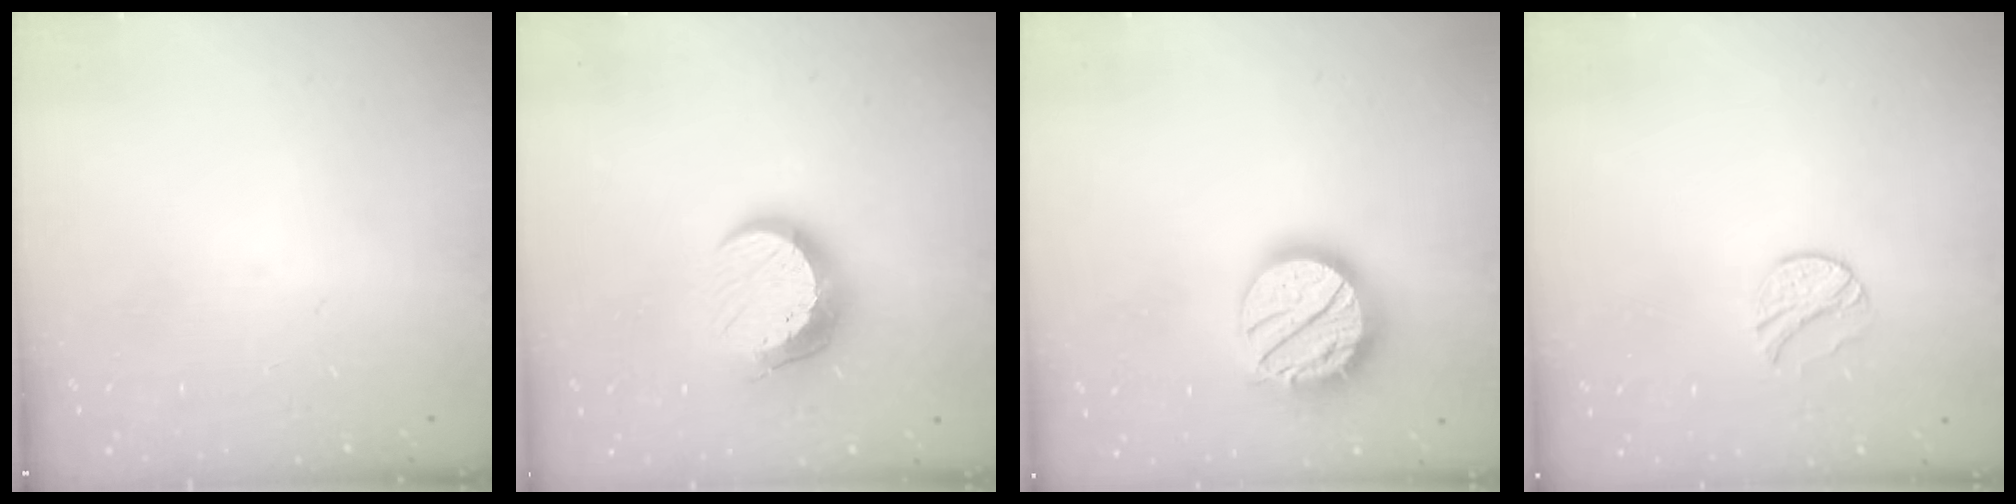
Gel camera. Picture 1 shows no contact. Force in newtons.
{"total": 11.5, "press": 11.5, "slide": 0.8}
{"total": 18.0, "press": 17.9, "slide": 1.4}
{"total": 9.4, "press": 9.4, "slide": 0.5}